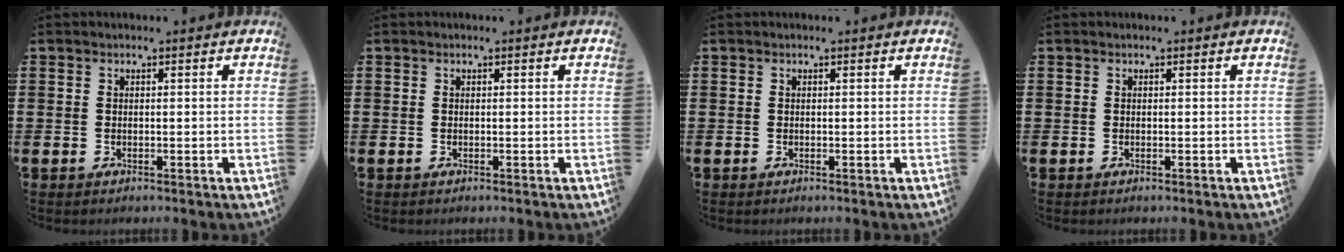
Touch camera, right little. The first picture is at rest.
{"total": 0.0}
{"total": 0.0}
{"total": 0.0}